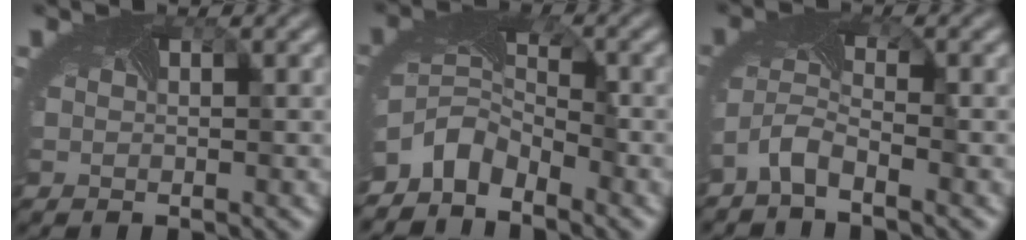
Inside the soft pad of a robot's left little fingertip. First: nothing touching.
{"total": 4.5, "force": [-3.7, 2.1, 1.4], "torque": [-0.030, -0.007, -0.082]}
{"total": 2.7, "force": [-2.4, 0.5, 1.3], "torque": [-0.039, -0.006, -0.055]}